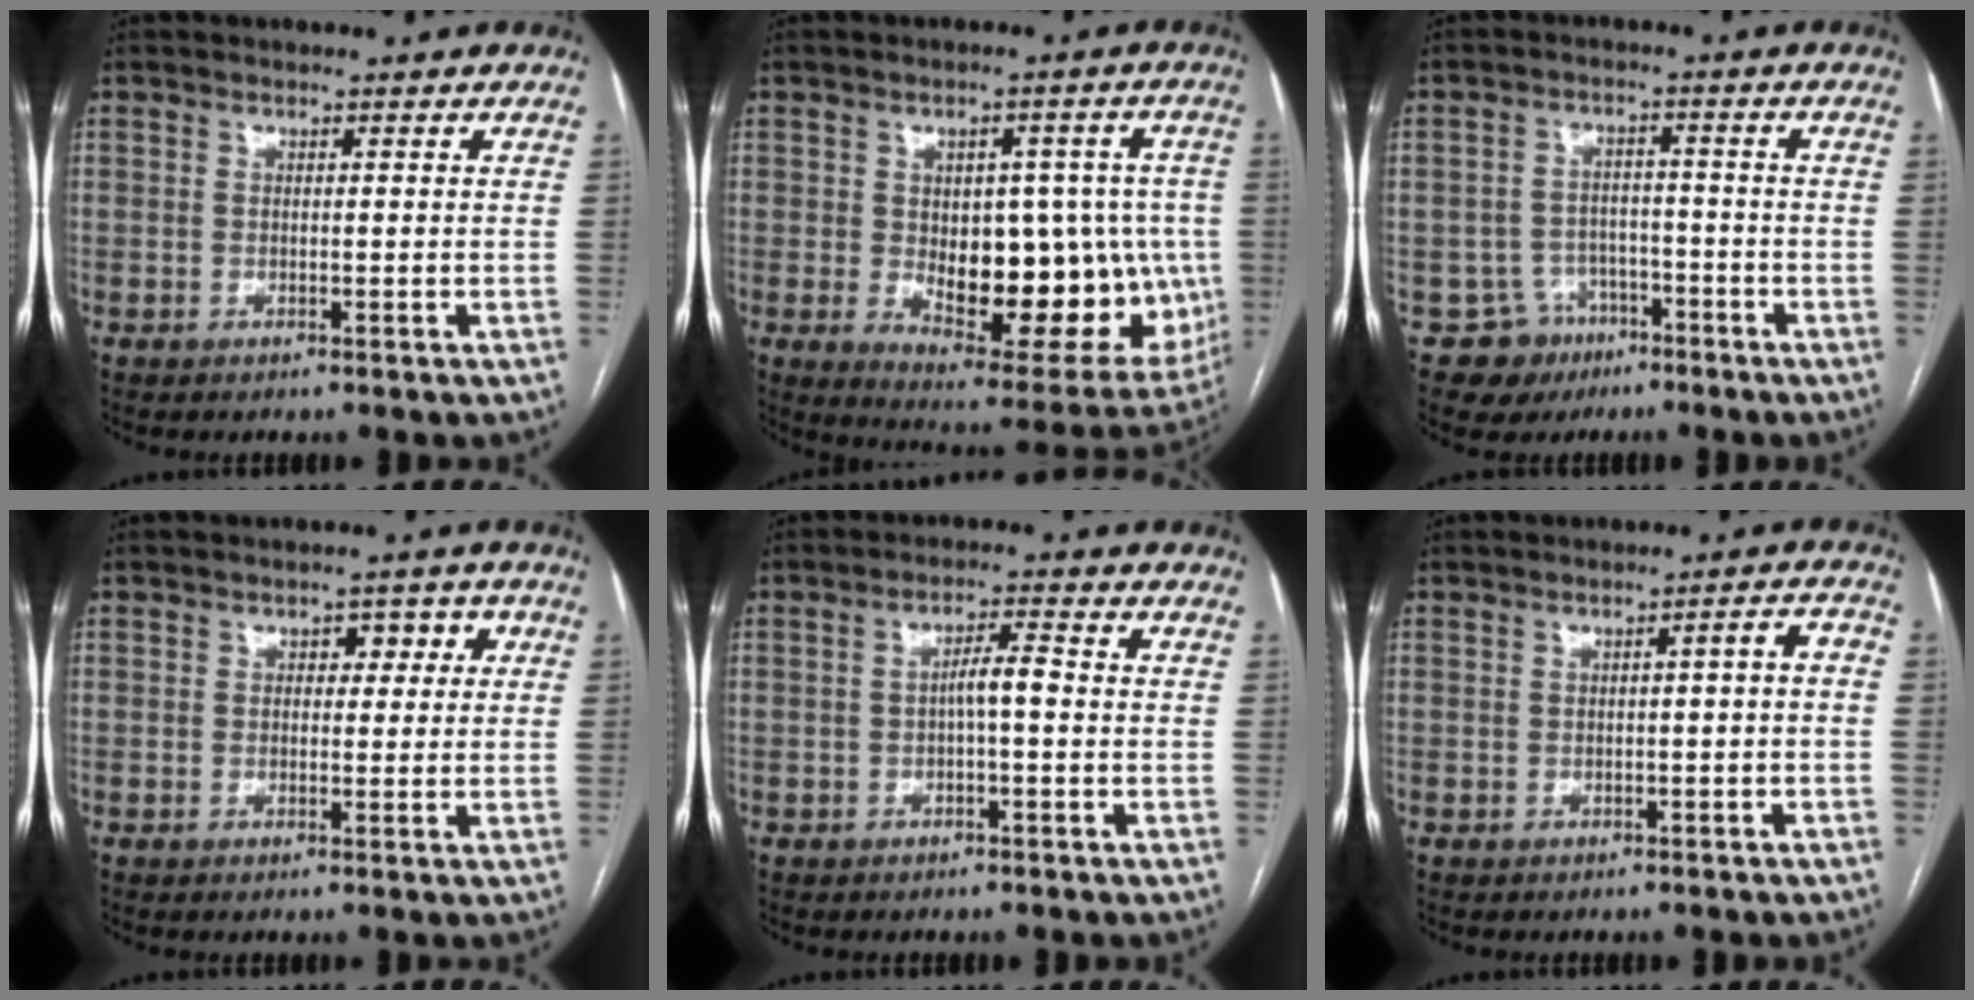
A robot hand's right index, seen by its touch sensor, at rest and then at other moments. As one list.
[{"total": 20.5, "force": [-2.0, 9.6, 18.0], "torque": [-0.206, 0.011, 0.004]}, {"total": 6.4, "force": [-3.5, 5.3, -0.1], "torque": [0.012, 0.013, -0.050]}, {"total": 3.4, "force": [0.9, 2.1, 2.6], "torque": [-0.026, 0.019, 0.011]}, {"total": 3.5, "force": [-0.5, 0.5, 3.4], "torque": [-0.056, 0.010, -0.007]}, {"total": 2.9, "force": [-0.6, 0.5, 2.8], "torque": [-0.033, 0.016, -0.008]}]